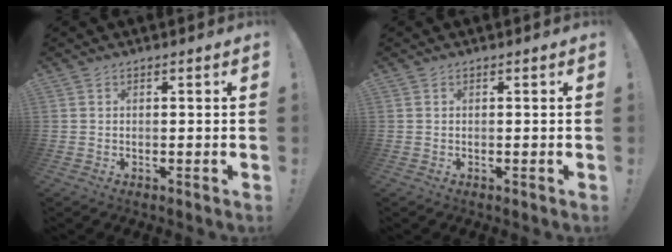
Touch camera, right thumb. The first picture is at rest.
{"total": 0.0}